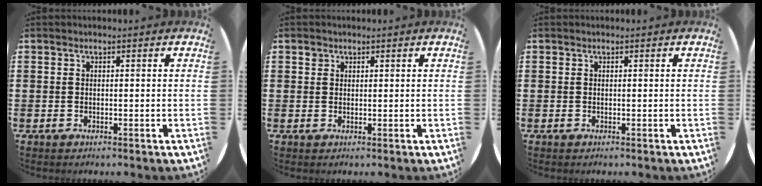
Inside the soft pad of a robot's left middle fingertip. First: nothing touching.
{"total": 1.1, "force": [0.8, 0.7, 0.0], "torque": [0.014, -0.004, 0.012]}
{"total": 0.0}